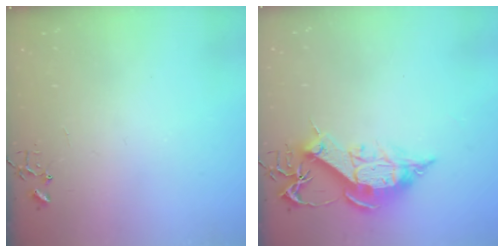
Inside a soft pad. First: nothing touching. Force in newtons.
{"total": 13.0, "press": 12.9, "slide": 1.5}